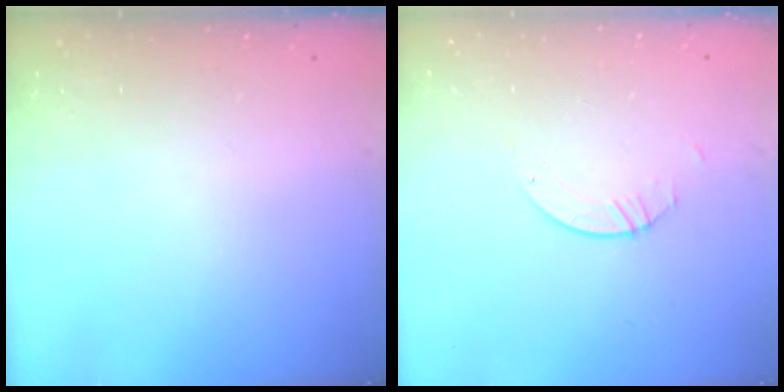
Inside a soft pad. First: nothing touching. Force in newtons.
{"total": 2.1, "press": 2.1, "slide": 0.1}